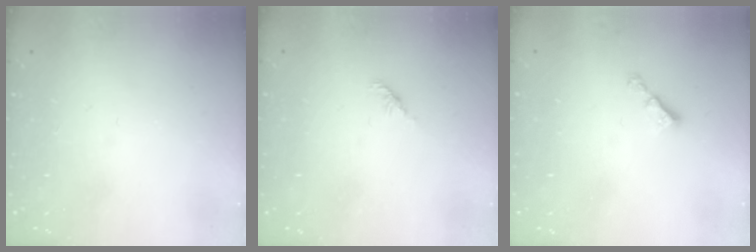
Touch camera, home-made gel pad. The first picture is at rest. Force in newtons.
{"total": 1.8, "press": 1.7, "slide": 0.6}
{"total": 2.9, "press": 2.9, "slide": 0.3}